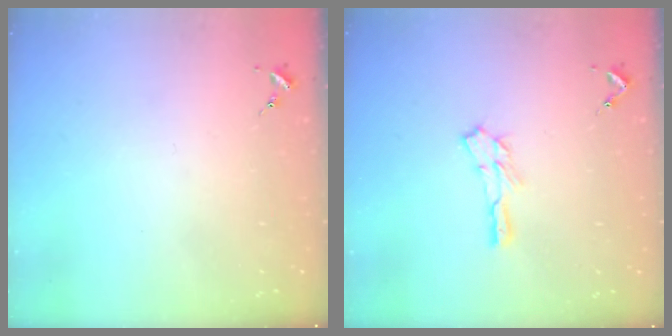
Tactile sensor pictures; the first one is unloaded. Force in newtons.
{"total": 6.3, "press": 6.3, "slide": 0.3}